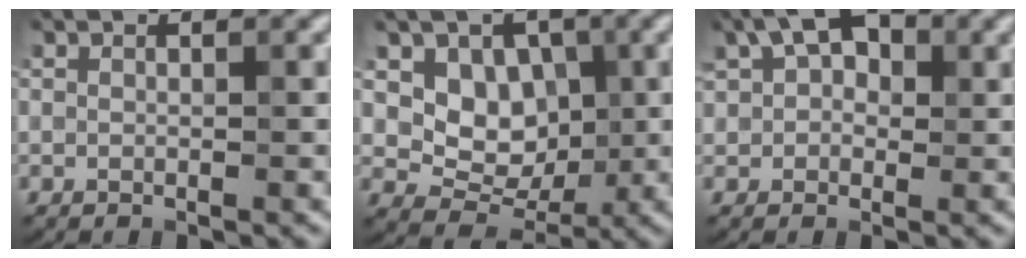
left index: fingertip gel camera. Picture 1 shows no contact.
{"total": 5.0, "force": [0.8, 4.1, 2.9], "torque": [-0.039, -0.011, 0.010]}
{"total": 5.4, "force": [2.2, 3.4, 3.5], "torque": [-0.059, 0.017, 0.020]}